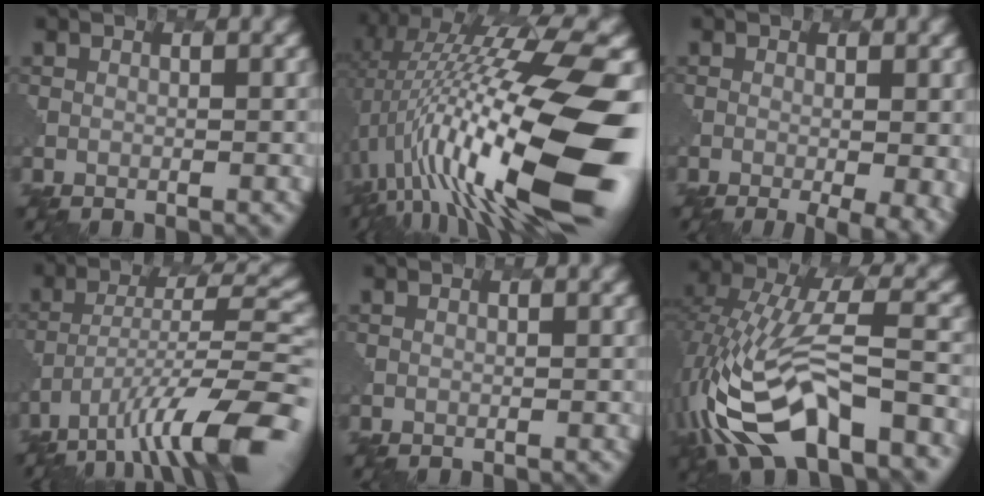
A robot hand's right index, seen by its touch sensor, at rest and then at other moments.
{"total": 16.8, "force": [-0.2, 3.5, 16.4], "torque": [-0.261, 0.021, 0.007]}
{"total": 6.7, "force": [-1.6, 3.0, 5.9], "torque": [-0.028, 0.007, -0.007]}
{"total": 11.3, "force": [-7.2, 2.6, 8.3], "torque": [-0.133, 0.012, -0.124]}
{"total": 0.0}
{"total": 12.2, "force": [-5.3, 4.4, 10.1], "torque": [-0.209, 0.012, -0.094]}